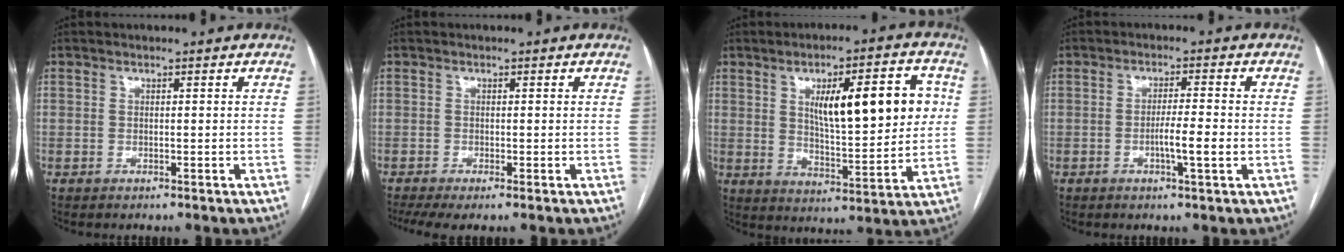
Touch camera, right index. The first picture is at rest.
{"total": 2.8, "force": [-1.9, 0.3, 1.9], "torque": [-0.041, -0.008, -0.038]}
{"total": 15.6, "force": [4.0, 4.3, 14.4], "torque": [-0.209, 0.018, 0.067]}
{"total": 4.5, "force": [-1.2, 0.0, 4.3], "torque": [-0.074, -0.004, -0.021]}